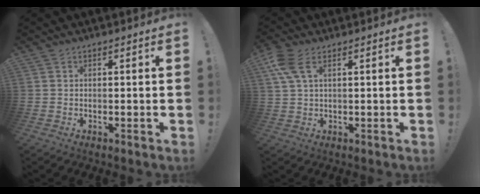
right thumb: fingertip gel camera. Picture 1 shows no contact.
{"total": 6.9, "force": [2.8, 3.3, 5.3], "torque": [-0.112, -0.005, 0.053]}